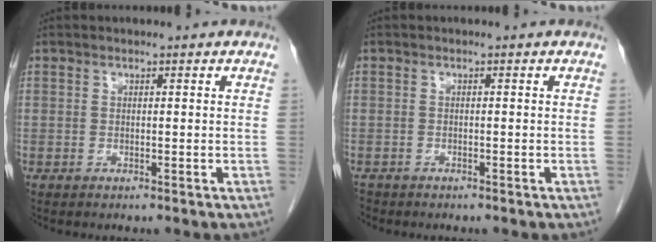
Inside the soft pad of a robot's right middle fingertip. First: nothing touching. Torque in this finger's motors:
{"motor_torque": [0.68, -0.82, 0.09, 0.06]}